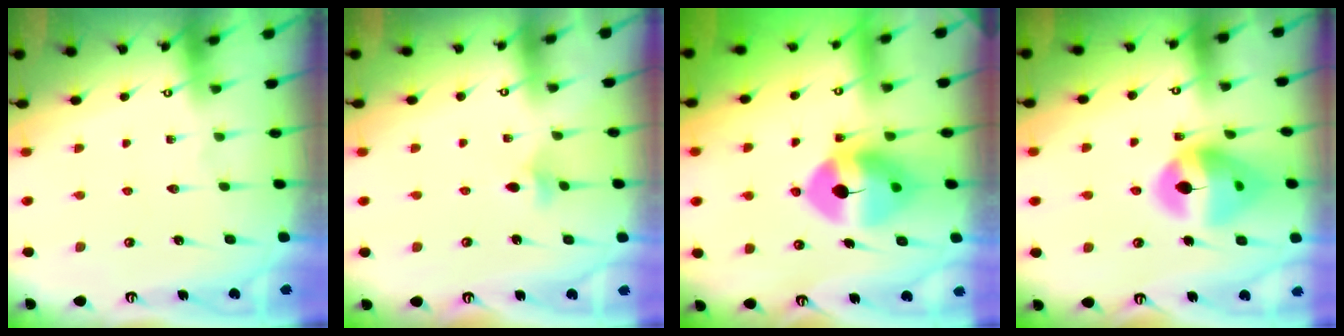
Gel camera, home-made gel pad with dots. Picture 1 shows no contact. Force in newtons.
{"total": 3.3, "press": 3.2, "slide": 0.8}
{"total": 11.0, "press": 10.8, "slide": 1.9}
{"total": 15.1, "press": 15.0, "slide": 1.9}